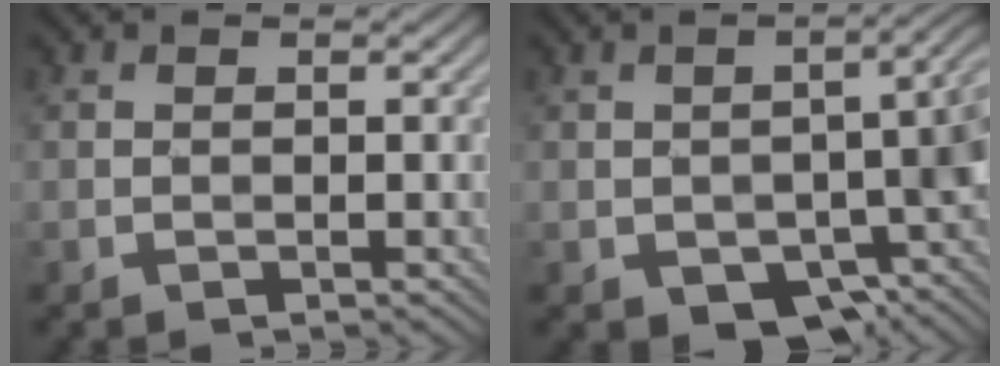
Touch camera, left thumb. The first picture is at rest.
{"total": 10.6, "force": [-4.2, 5.3, 8.1], "torque": [-0.107, -0.034, -0.047]}